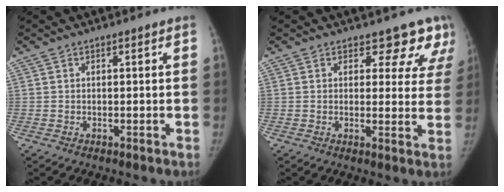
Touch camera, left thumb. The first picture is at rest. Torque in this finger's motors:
{"motor_torque": [-0.01, 0.00, 0.17, 0.23, -0.09]}